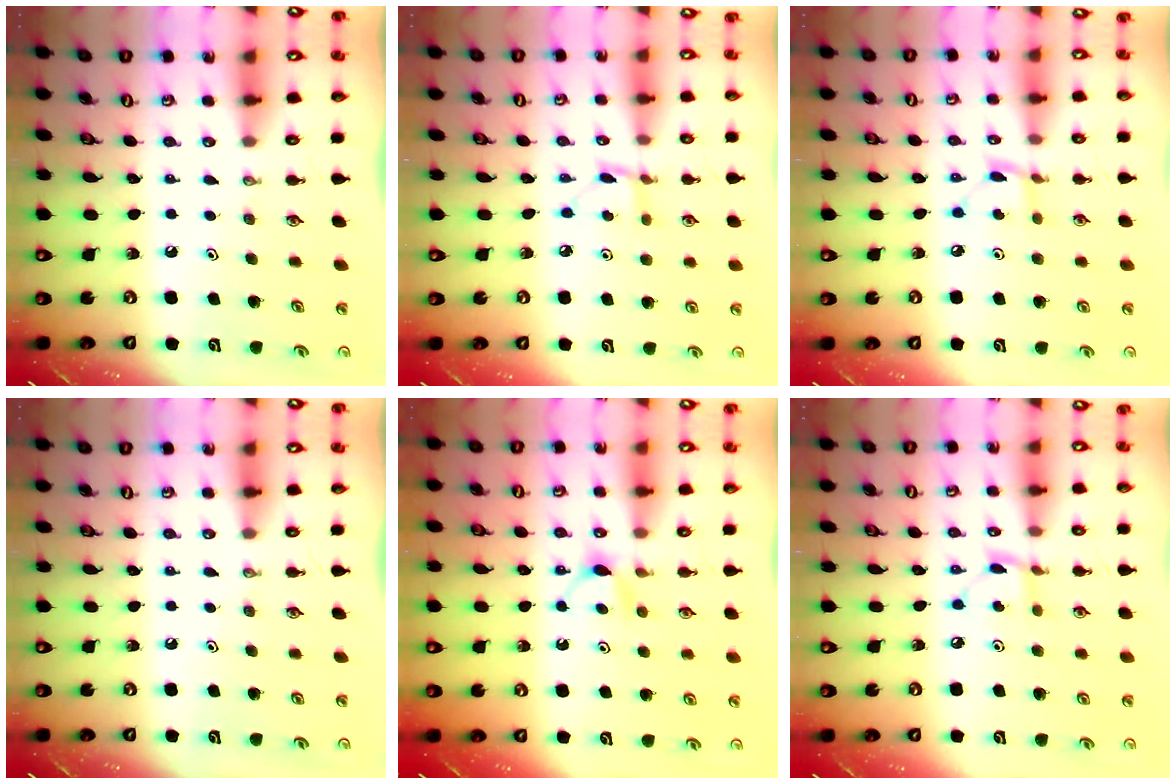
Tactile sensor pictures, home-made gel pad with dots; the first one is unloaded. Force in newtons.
{"total": 3.5, "press": 3.4, "slide": 0.4}
{"total": 5.2, "press": 5.2, "slide": 0.2}
{"total": 0.0}
{"total": 4.1, "press": 4.0, "slide": 0.6}
{"total": 5.6, "press": 5.6, "slide": 0.2}